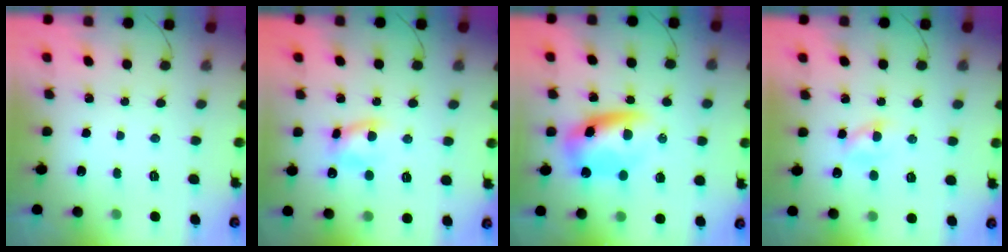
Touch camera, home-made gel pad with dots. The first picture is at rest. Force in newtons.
{"total": 6.7, "press": 6.6, "slide": 1.2}
{"total": 9.2, "press": 9.0, "slide": 2.0}
{"total": 2.8, "press": 2.5, "slide": 1.3}